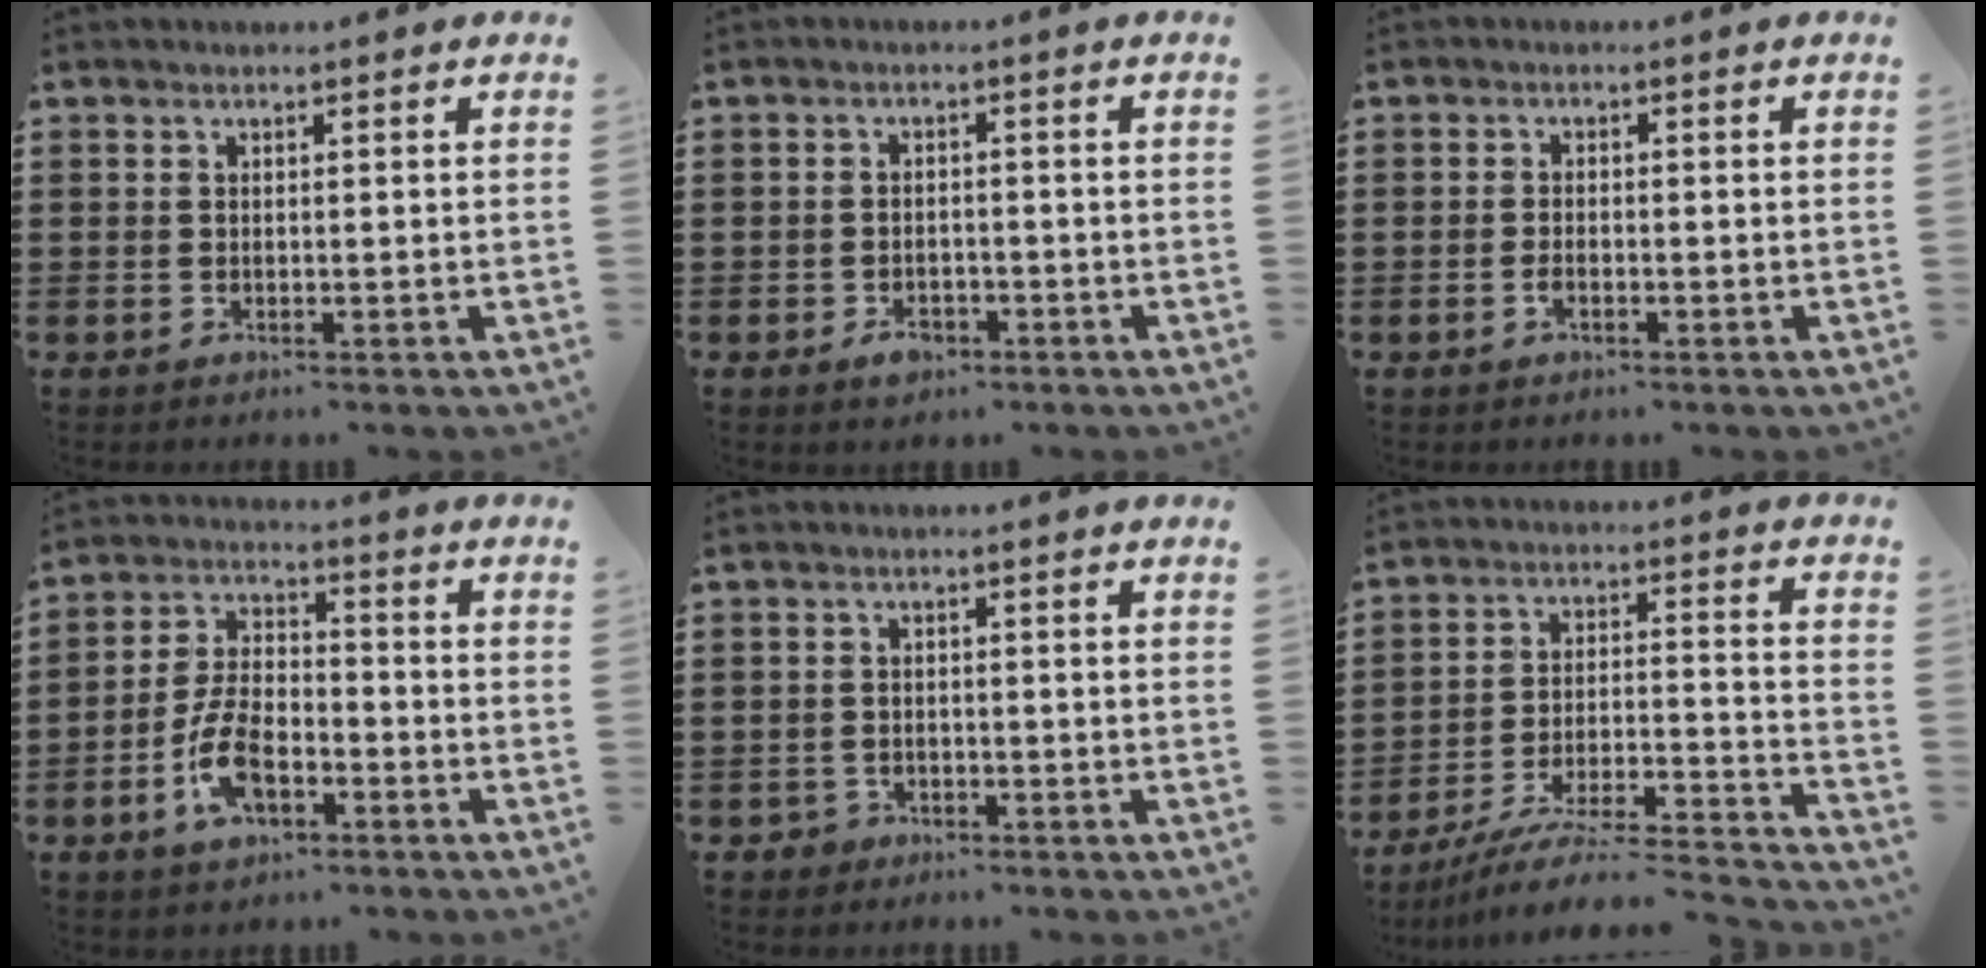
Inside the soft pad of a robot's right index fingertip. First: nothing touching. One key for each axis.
{"total": 2.3, "fx": -1.6, "fy": 1.4, "fz": 0.9, "tx": -0.019, "ty": 0.000, "tz": -0.032}
{"total": 1.4, "fx": -0.7, "fy": 0.6, "fz": 1.0, "tx": -0.021, "ty": -0.002, "tz": -0.013}
{"total": 8.4, "fx": -3.2, "fy": 4.3, "fz": 6.4, "tx": -0.148, "ty": 0.005, "tz": -0.065}
{"total": 1.4, "fx": -1.1, "fy": 0.8, "fz": 0.1, "tx": -0.007, "ty": 0.000, "tz": -0.025}
{"total": 6.4, "fx": -5.5, "fy": 0.4, "fz": 3.2, "tx": -0.055, "ty": -0.012, "tz": -0.112}